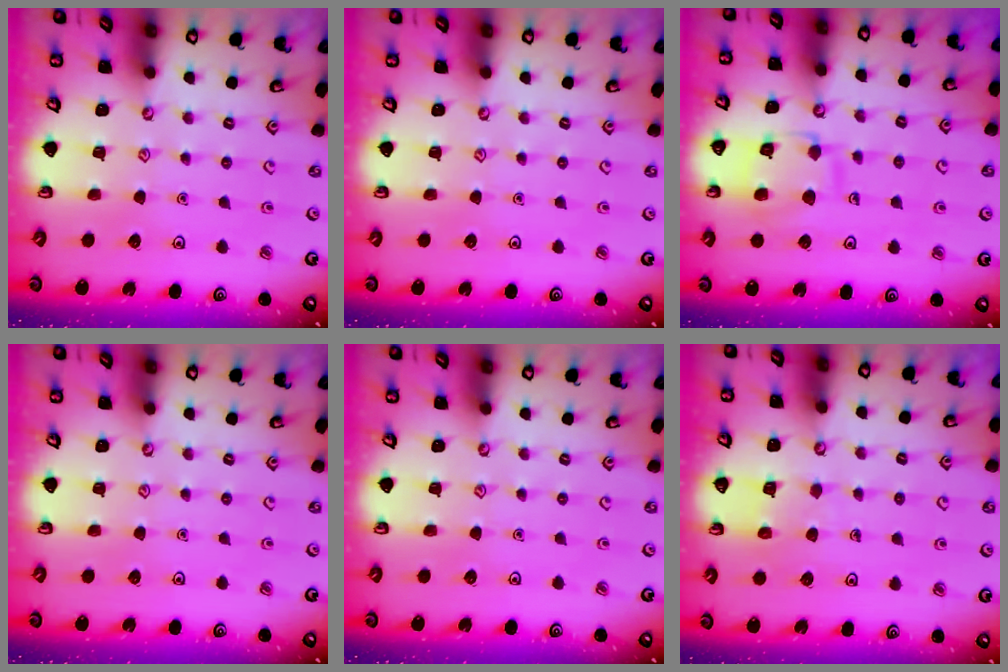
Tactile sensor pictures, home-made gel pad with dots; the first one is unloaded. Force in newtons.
{"total": 0.0}
{"total": 10.9, "press": 10.9, "slide": 0.8}
{"total": 0.0}
{"total": 0.0}
{"total": 5.2, "press": 5.2, "slide": 0.3}